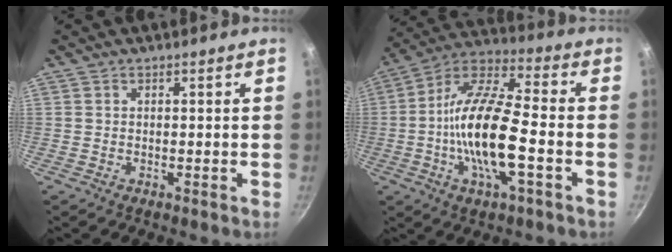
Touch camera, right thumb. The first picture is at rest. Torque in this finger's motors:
{"motor_torque": [1.08, 0.50, 2.43, -0.34, 0.71]}